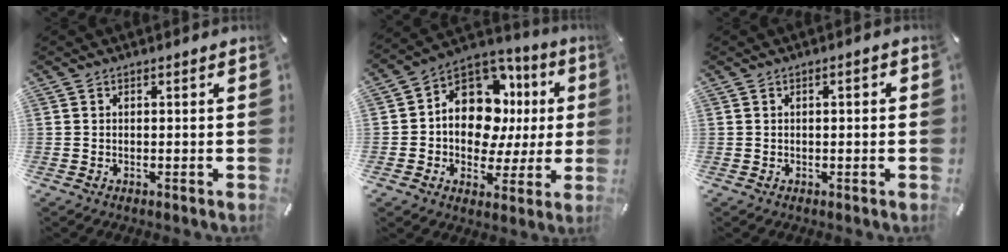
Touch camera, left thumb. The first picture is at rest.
{"total": 14.6, "force": [1.9, 11.3, 9.1], "torque": [-0.153, -0.021, 0.036]}
{"total": 1.4, "force": [-0.1, 0.5, 1.3], "torque": [-0.024, 0.004, -0.003]}